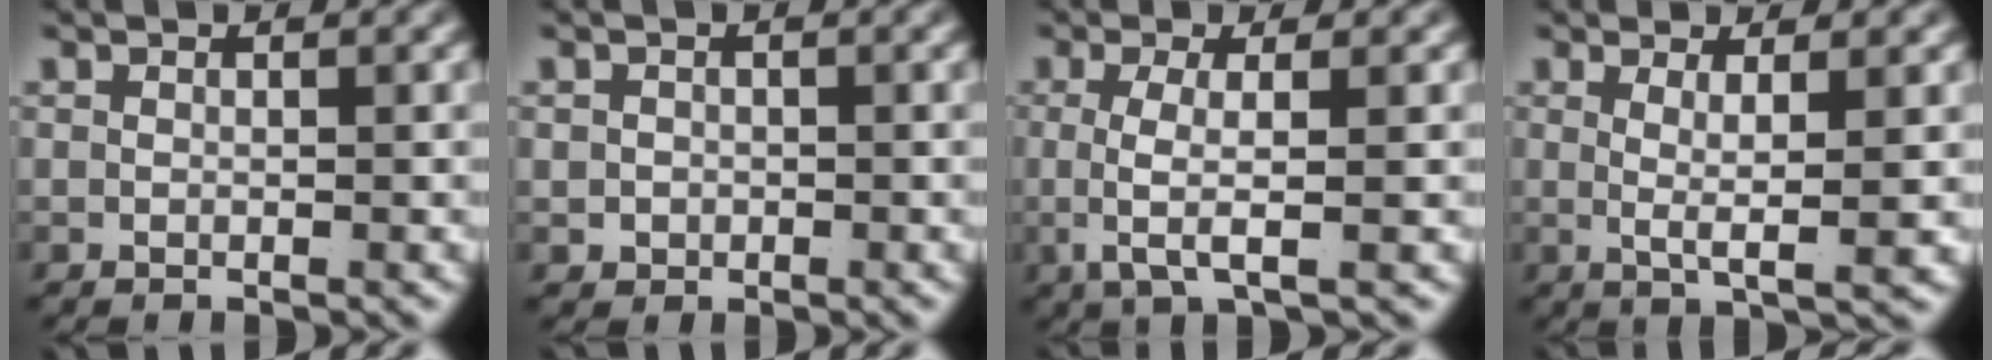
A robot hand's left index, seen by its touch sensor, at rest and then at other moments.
{"total": 1.8, "force": [-0.4, 1.7, 0.5], "torque": [-0.023, -0.015, 0.001]}
{"total": 3.5, "force": [0.0, 0.3, 3.5], "torque": [-0.080, -0.015, 0.010]}
{"total": 3.4, "force": [0.5, -0.1, 3.4], "torque": [-0.056, -0.010, 0.015]}